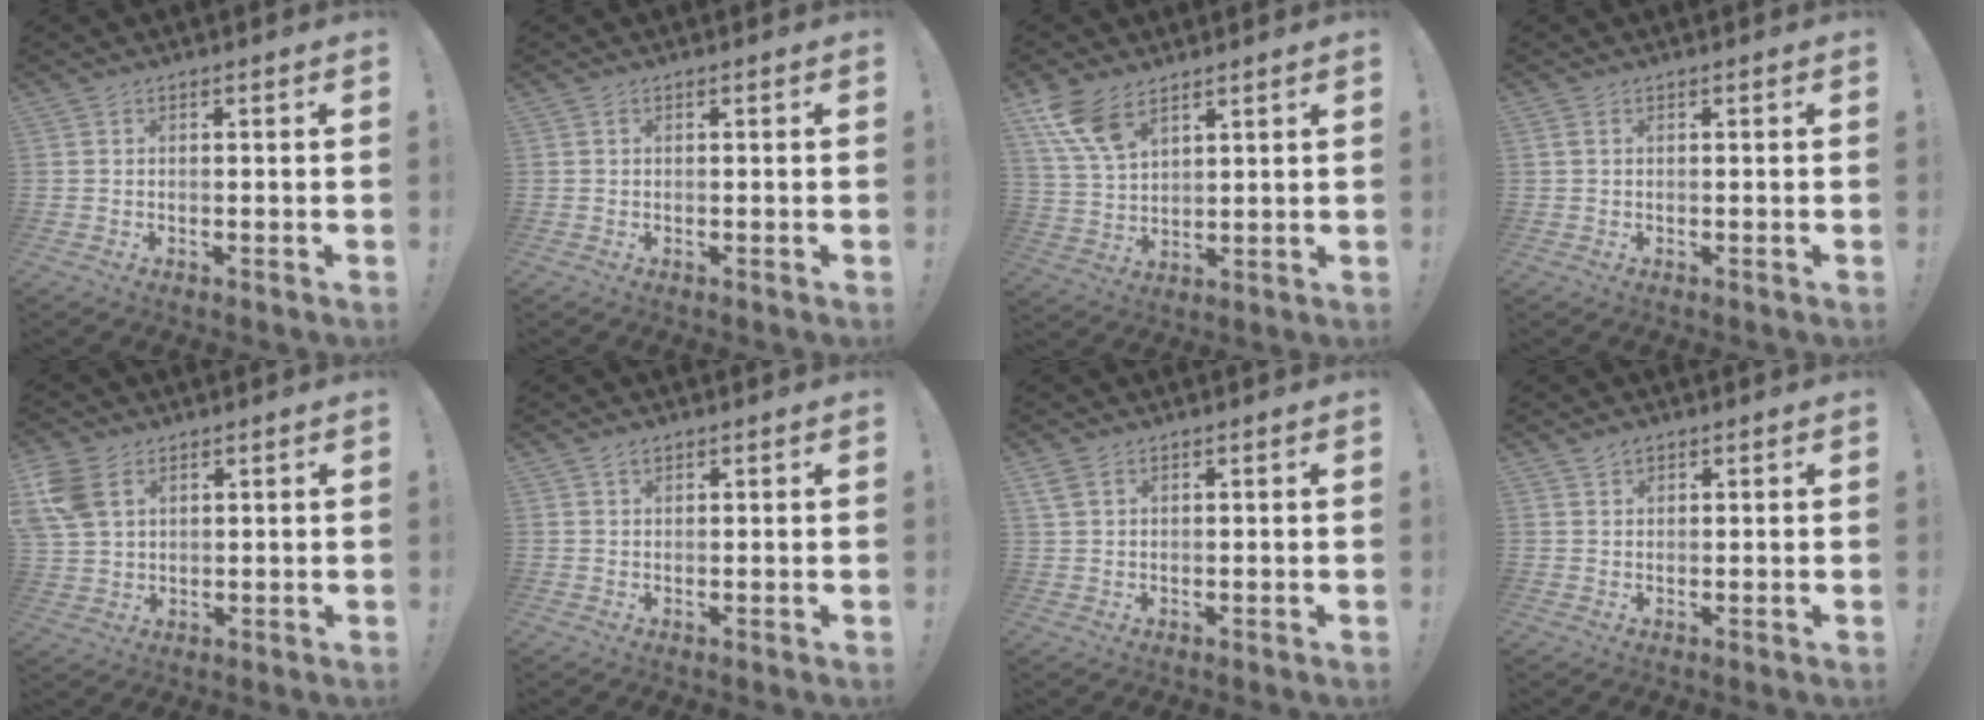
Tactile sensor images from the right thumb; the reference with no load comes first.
{"total": 0.0}
{"total": 10.2, "force": [6.7, 4.8, 5.9], "torque": [-0.117, -0.026, 0.133]}
{"total": 0.6, "force": [0.2, 0.2, 0.5], "torque": [-0.011, 0.002, 0.004]}
{"total": 9.7, "force": [3.8, 6.9, 5.6], "torque": [-0.112, 0.001, 0.079]}
{"total": 1.4, "force": [1.0, 0.7, 0.5], "torque": [-0.006, 0.000, 0.019]}
{"total": 2.9, "force": [1.6, 1.5, 1.9], "torque": [-0.037, 0.002, 0.032]}
{"total": 1.5, "force": [1.3, 0.8, 0.4], "torque": [0.000, -0.005, 0.022]}